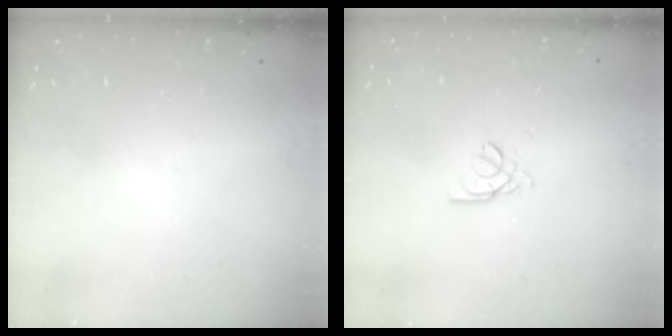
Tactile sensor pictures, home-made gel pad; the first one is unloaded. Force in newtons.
{"total": 2.6, "press": 2.5, "slide": 0.5}